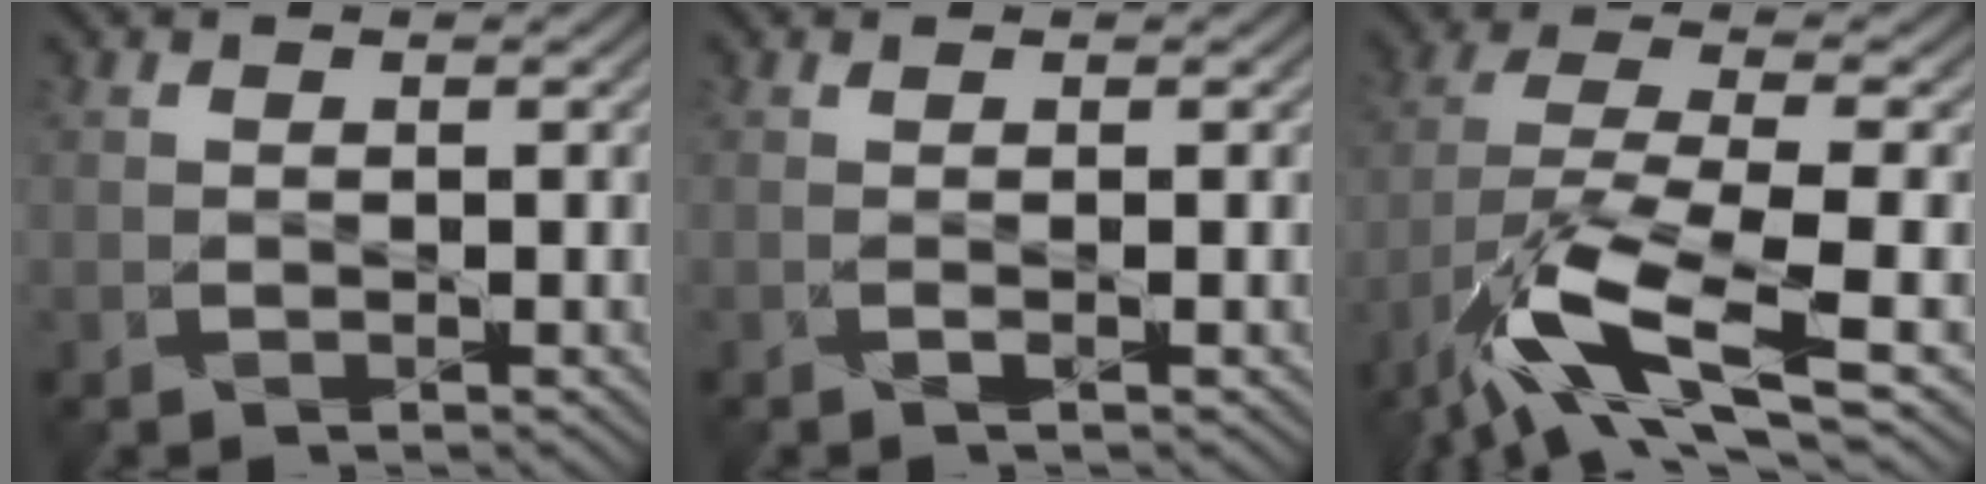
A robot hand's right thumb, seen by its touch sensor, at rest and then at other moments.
{"total": 1.0, "force": [-0.3, -0.5, 0.8], "torque": [-0.022, 0.000, -0.004]}
{"total": 11.7, "force": [-6.7, 2.5, 9.2], "torque": [-0.196, -0.014, -0.128]}